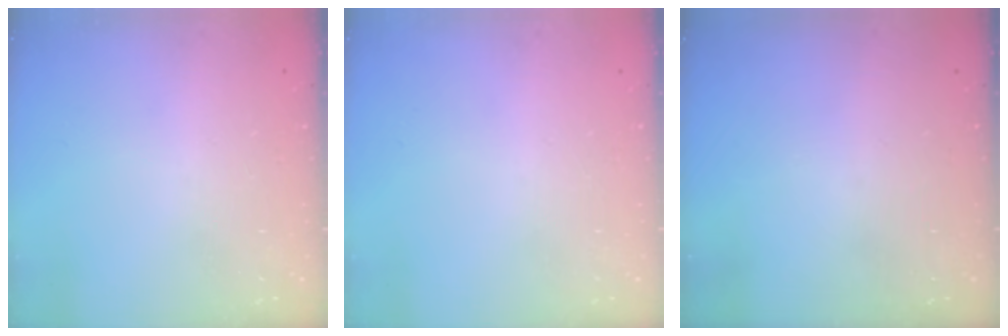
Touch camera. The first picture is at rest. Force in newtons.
{"total": 0.0}
{"total": 0.0}